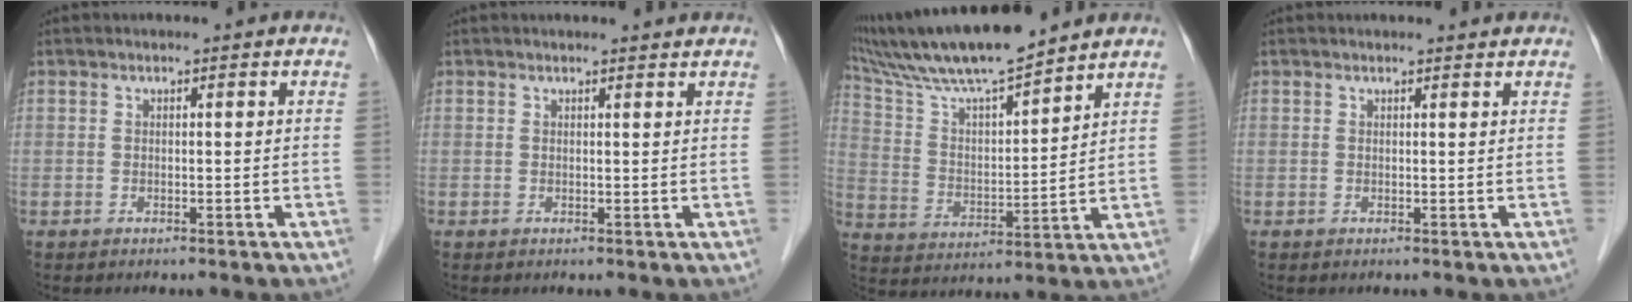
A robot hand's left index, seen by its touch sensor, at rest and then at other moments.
{"total": 2.3, "force": [2.2, 0.1, 0.3], "torque": [-0.010, 0.002, 0.024]}
{"total": 14.6, "force": [12.8, 0.5, 6.9], "torque": [-0.138, 0.013, 0.238]}
{"total": 2.0, "force": [2.0, 0.0, 0.3], "torque": [-0.009, 0.003, 0.023]}